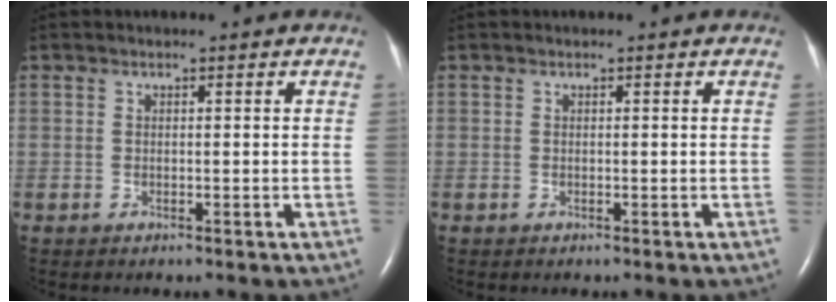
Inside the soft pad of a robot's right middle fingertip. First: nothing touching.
{"total": 0.0}